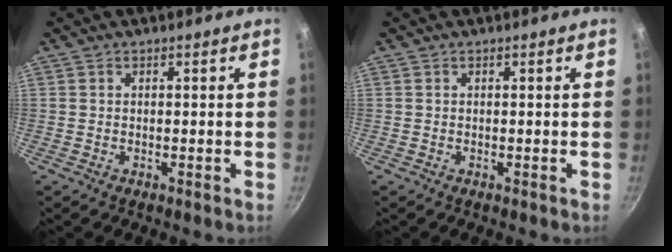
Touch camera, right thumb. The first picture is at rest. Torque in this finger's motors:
{"motor_torque": [0.03, -0.22, 0.04, 0.17, 0.03]}